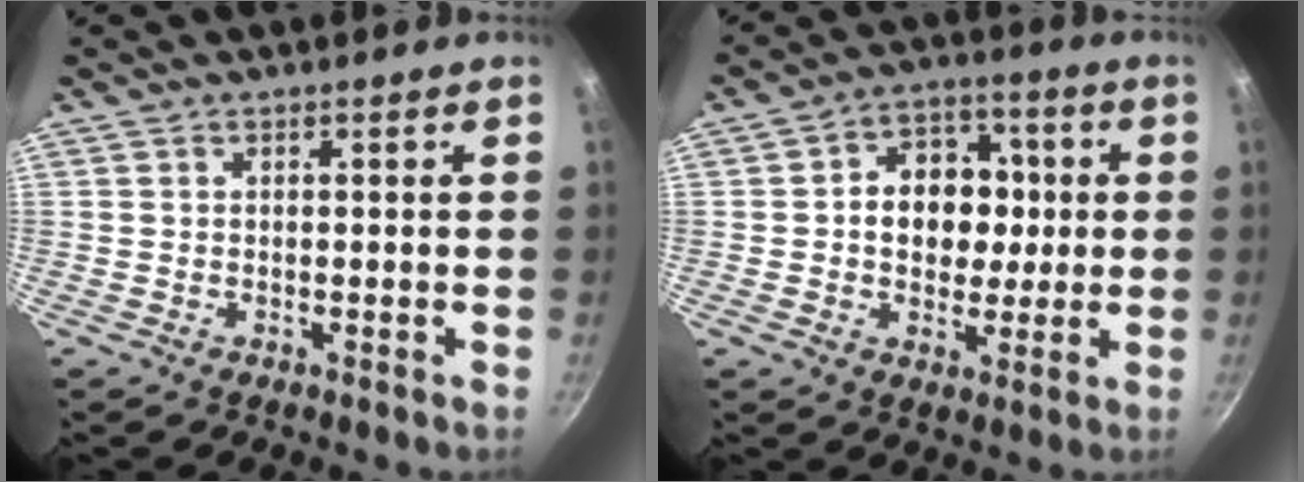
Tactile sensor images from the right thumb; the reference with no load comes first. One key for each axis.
{"total": 11.8, "fx": 0.7, "fy": 9.4, "fz": 7.2, "tx": -0.061, "ty": 0.013, "tz": 0.003}